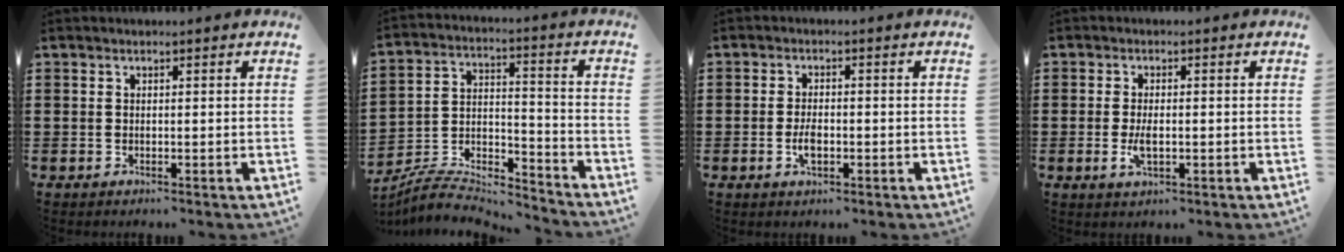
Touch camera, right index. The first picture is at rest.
{"total": 7.6, "force": [-7.3, 1.2, 1.9], "torque": [-0.038, 0.003, -0.147]}
{"total": 3.1, "force": [-0.9, 1.3, 2.7], "torque": [-0.057, -0.001, -0.018]}
{"total": 3.2, "force": [-0.5, 1.3, 2.8], "torque": [-0.066, -0.006, -0.013]}